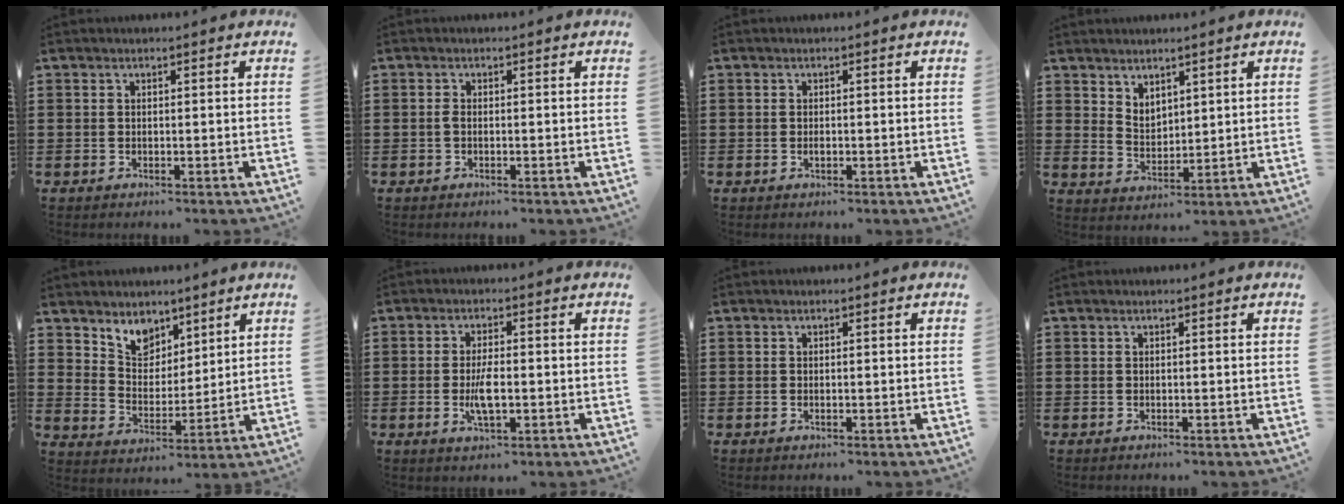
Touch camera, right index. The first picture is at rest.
{"total": 0.9, "force": [-0.3, 0.4, 0.8], "torque": [-0.024, -0.005, -0.007]}
{"total": 0.8, "force": [-0.2, 0.4, 0.6], "torque": [-0.013, -0.002, -0.003]}
{"total": 3.5, "force": [3.0, 1.9, 0.3], "torque": [-0.016, 0.001, 0.057]}
{"total": 6.0, "force": [4.7, 3.6, 0.9], "torque": [-0.040, -0.010, 0.087]}
{"total": 4.8, "force": [-0.9, 1.7, 4.4], "torque": [-0.092, -0.004, -0.018]}
{"total": 0.0}
{"total": 0.0}